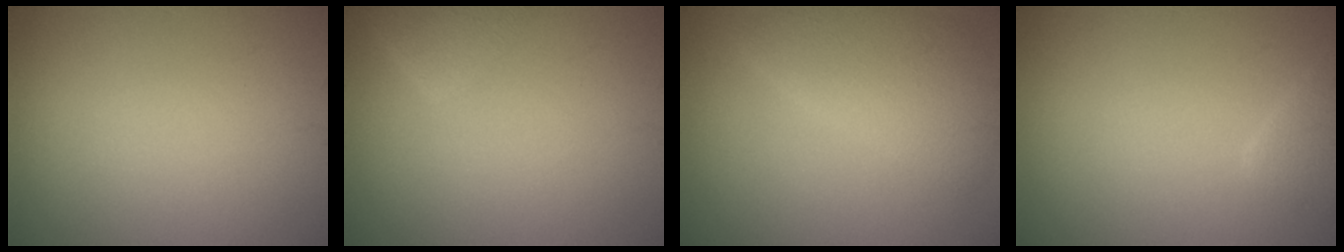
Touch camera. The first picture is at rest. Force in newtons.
{"total": 2.0, "press": 1.9, "slide": 0.0}
{"total": 4.3, "press": 4.3, "slide": 0.2}
{"total": 1.6, "press": 1.6, "slide": 0.1}